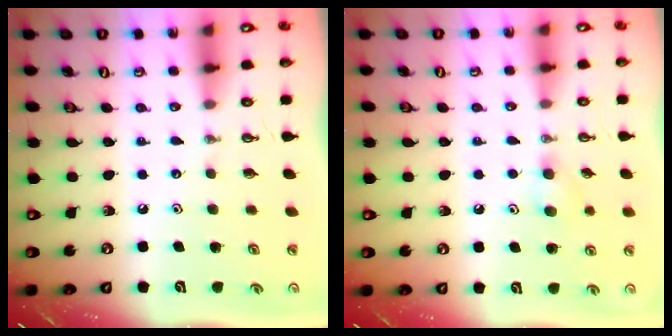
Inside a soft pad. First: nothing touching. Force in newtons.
{"total": 5.2, "press": 5.0, "slide": 1.2}